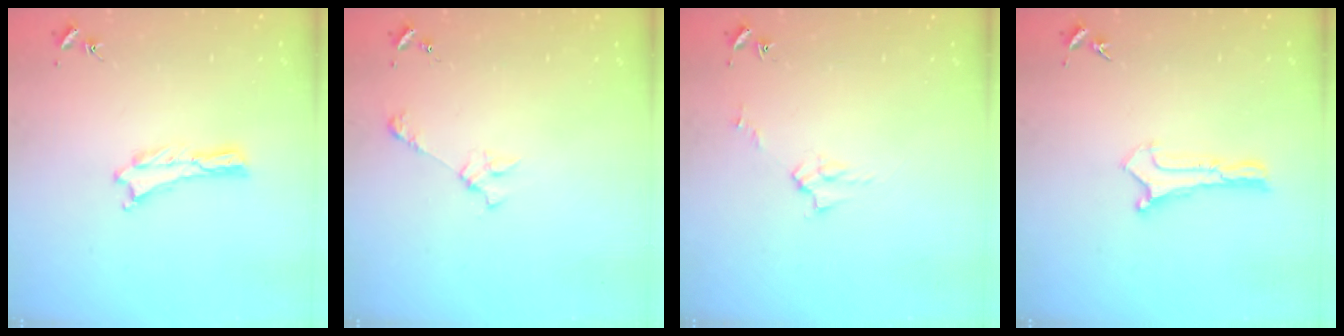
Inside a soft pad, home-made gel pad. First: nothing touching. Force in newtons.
{"total": 2.4, "press": 2.4, "slide": 0.3}
{"total": 3.0, "press": 3.0, "slide": 0.3}
{"total": 0.0}